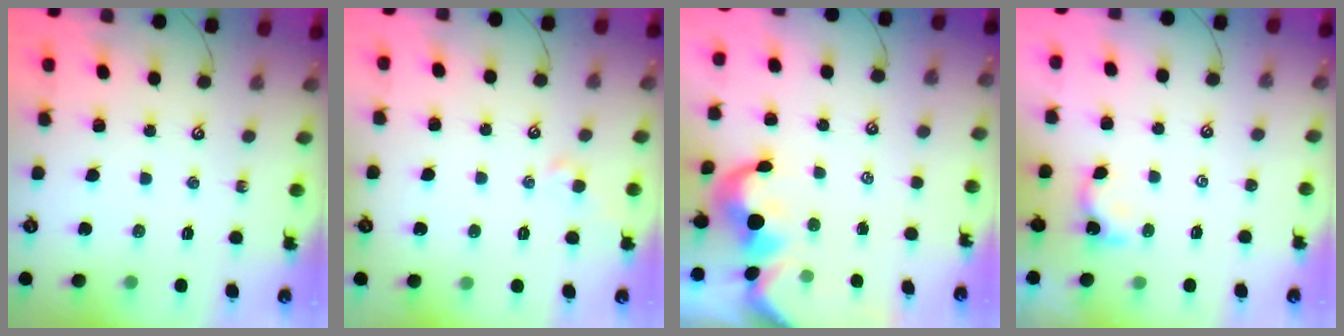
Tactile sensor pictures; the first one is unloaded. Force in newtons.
{"total": 1.9, "press": 1.8, "slide": 0.4}
{"total": 1.4, "press": 1.0, "slide": 0.9}
{"total": 0.8, "press": 0.8, "slide": 0.1}